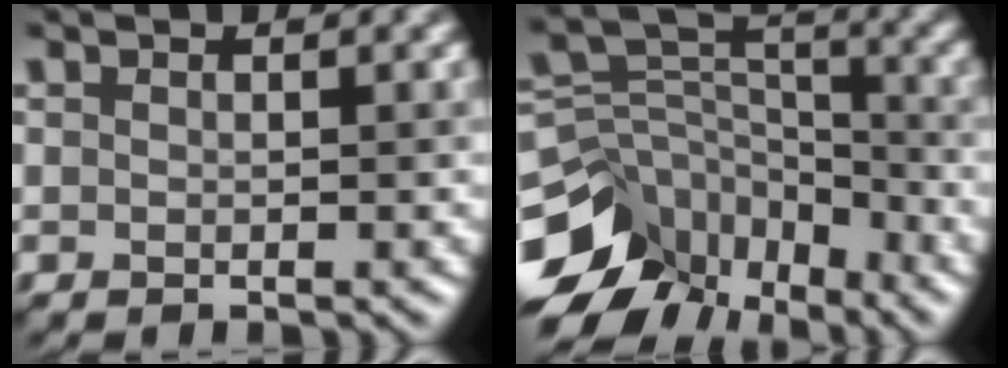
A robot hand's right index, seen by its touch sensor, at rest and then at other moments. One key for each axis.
{"total": 13.8, "fx": -9.0, "fy": 8.9, "fz": 5.5, "tx": -0.131, "ty": 0.000, "tz": -0.121}